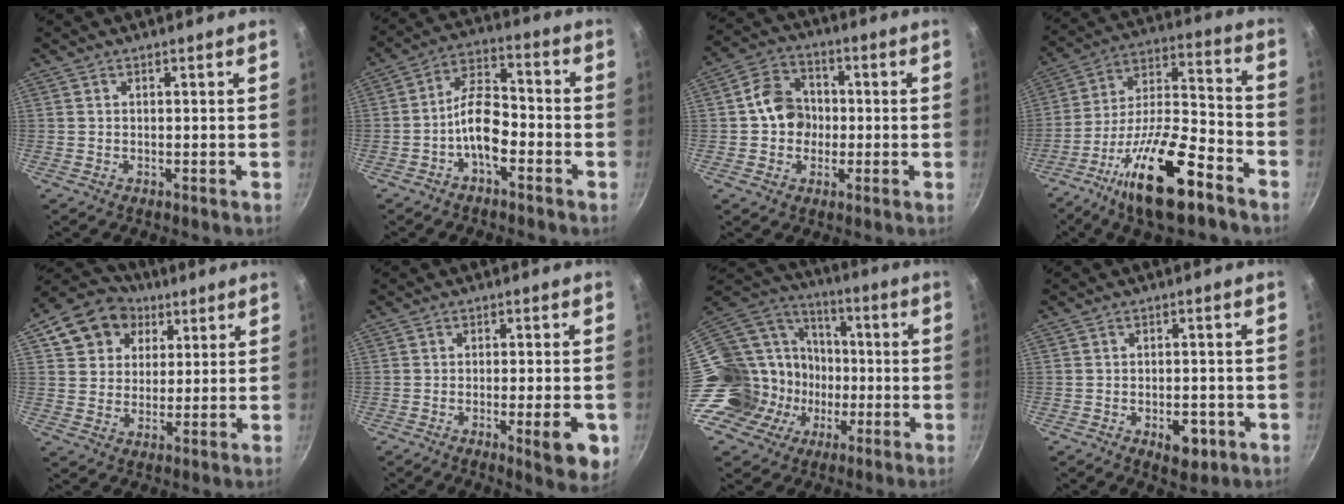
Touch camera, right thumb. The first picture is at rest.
{"total": 9.1, "force": [-3.5, 4.4, 7.1], "torque": [-0.111, 0.047, -0.072]}
{"total": 9.1, "force": [-0.2, 7.8, 4.7], "torque": [-0.048, 0.022, -0.018]}
{"total": 20.9, "force": [-11.8, 6.8, 15.9], "torque": [-0.259, 0.059, -0.212]}
{"total": 12.7, "force": [5.4, 10.2, 5.2], "torque": [-0.066, 0.009, 0.085]}
{"total": 8.2, "force": [-2.5, 1.9, 7.6], "torque": [-0.093, 0.002, -0.033]}
{"total": 24.6, "force": [-4.8, 21.1, 11.6], "torque": [-0.204, 0.069, -0.057]}
{"total": 6.0, "force": [-2.3, 3.3, 4.4], "torque": [-0.041, 0.011, -0.024]}